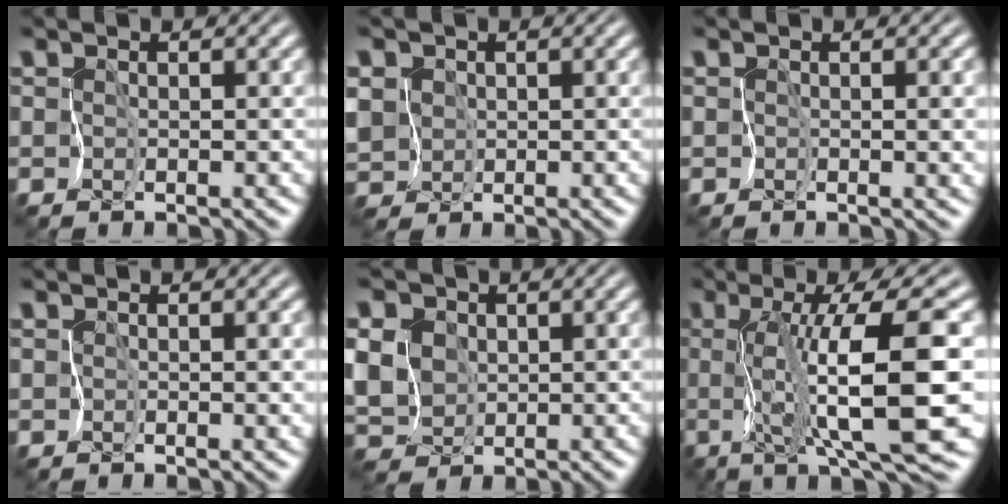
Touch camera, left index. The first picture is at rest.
{"total": 3.7, "force": [0.1, 3.4, 1.2], "torque": [-0.043, 0.013, -0.001]}
{"total": 3.3, "force": [0.0, 1.7, 2.9], "torque": [-0.033, -0.010, 0.007]}
{"total": 1.7, "force": [0.2, 0.8, 1.5], "torque": [-0.018, -0.005, 0.006]}
{"total": 6.6, "force": [0.9, 5.6, 3.4], "torque": [-0.077, 0.023, -0.002]}
{"total": 10.2, "force": [-0.2, 1.7, 10.1], "torque": [-0.142, -0.002, -0.004]}